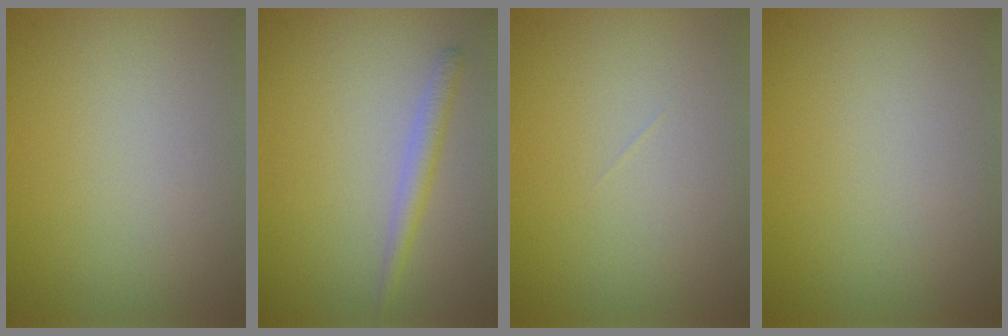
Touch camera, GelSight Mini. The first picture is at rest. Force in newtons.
{"total": 1.8, "press": 1.8, "slide": 0.1}
{"total": 0.0}
{"total": 0.0}